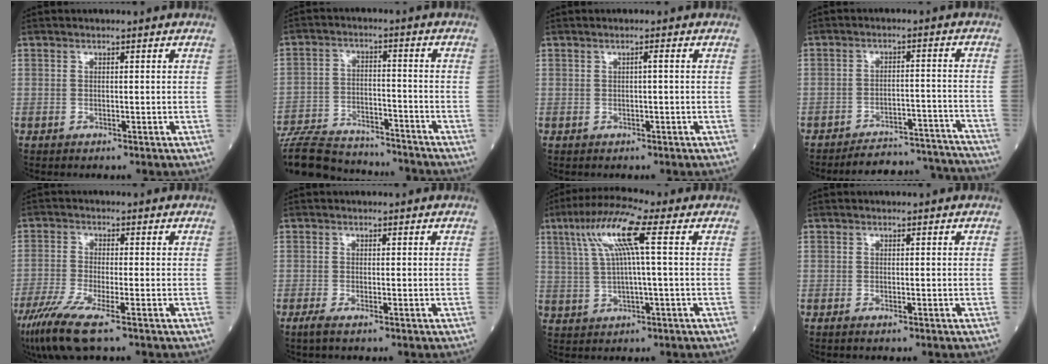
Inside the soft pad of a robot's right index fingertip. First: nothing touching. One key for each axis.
{"total": 19.4, "fx": -17.7, "fy": 4.6, "fz": 6.3, "tx": -0.158, "ty": -0.008, "tz": -0.277}
{"total": 0.7, "fx": 0.1, "fy": -0.1, "fz": 0.7, "tx": -0.015, "ty": 0.001, "tz": 0.001}
{"total": 14.9, "fx": -14.7, "fy": 1.7, "fz": 1.6, "tx": -0.010, "ty": 0.026, "tz": -0.189}
{"total": 9.8, "fx": -6.3, "fy": 1.2, "fz": 7.4, "tx": -0.151, "ty": -0.030, "tz": -0.115}
{"total": 1.9, "fx": -1.2, "fy": 0.3, "fz": 1.4, "tx": -0.039, "ty": -0.008, "tz": -0.026}
{"total": 9.5, "fx": 3.1, "fy": 0.2, "fz": 9.0, "tx": -0.183, "ty": 0.027, "tz": 0.058}
{"total": 0.8, "fx": -0.5, "fy": 0.2, "fz": 0.6, "tx": -0.015, "ty": -0.003, "tz": -0.007}